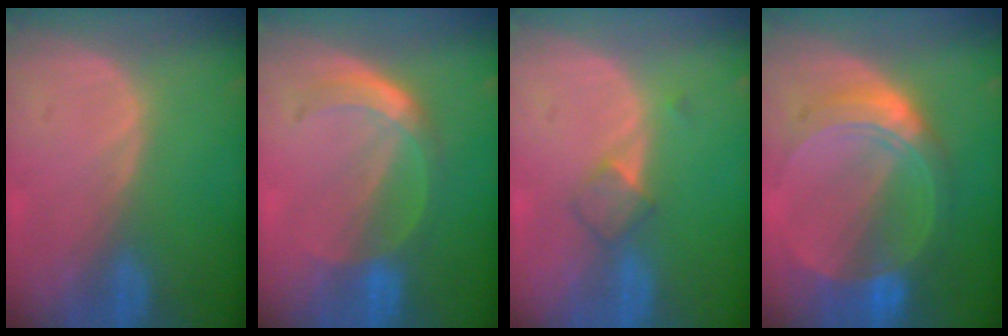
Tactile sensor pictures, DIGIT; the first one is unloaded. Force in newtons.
{"total": 6.0, "press": 5.2, "slide": 3.1}
{"total": 3.0, "press": 2.7, "slide": 1.2}
{"total": 8.4, "press": 8.3, "slide": 0.7}